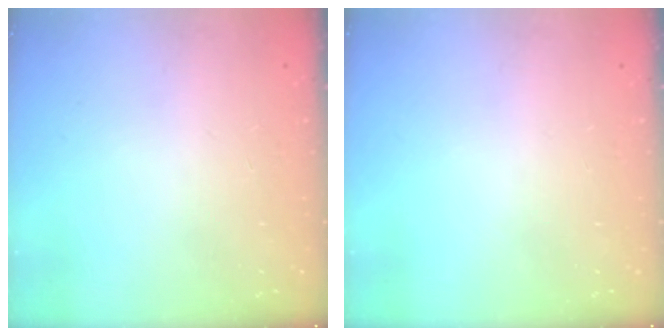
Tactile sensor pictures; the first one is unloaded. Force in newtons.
{"total": 0.0}